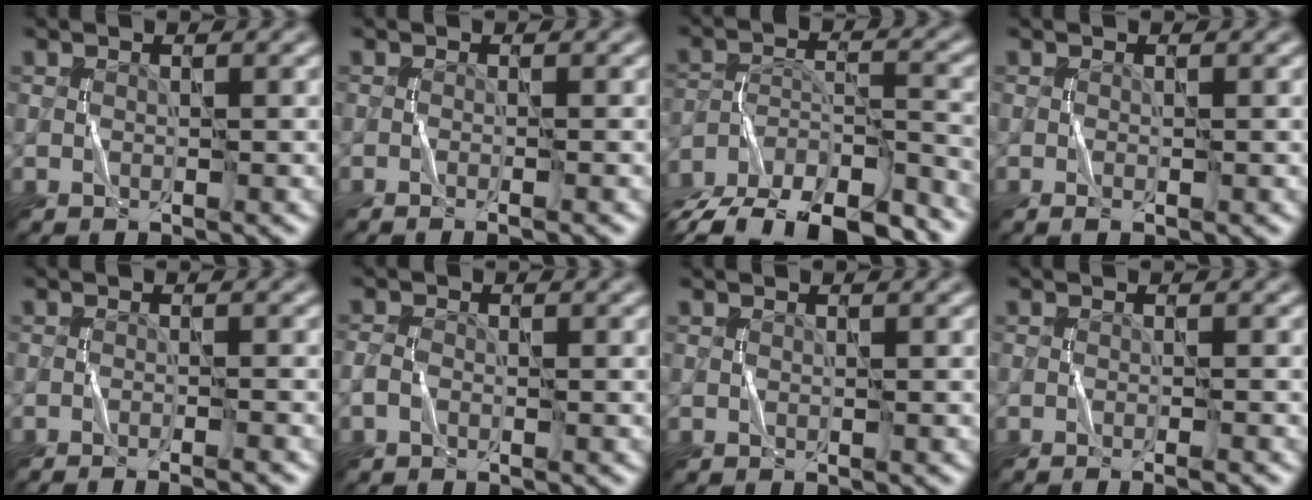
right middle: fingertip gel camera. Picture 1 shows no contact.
{"total": 1.8, "force": [-0.7, 0.6, 1.6], "torque": [-0.011, -0.001, -0.017]}
{"total": 14.4, "force": [-12.5, 4.9, 5.2], "torque": [-0.088, -0.008, -0.174]}
{"total": 0.7, "force": [-0.2, 0.1, 0.6], "torque": [-0.009, -0.003, -0.004]}
{"total": 3.6, "force": [-2.8, 0.6, 2.1], "torque": [-0.022, 0.005, -0.043]}
{"total": 1.2, "force": [-0.7, 0.7, 0.7], "torque": [-0.016, 0.003, -0.017]}
{"total": 0.0}
{"total": 2.2, "force": [-1.4, 0.4, 1.6], "torque": [-0.011, 0.004, -0.027]}